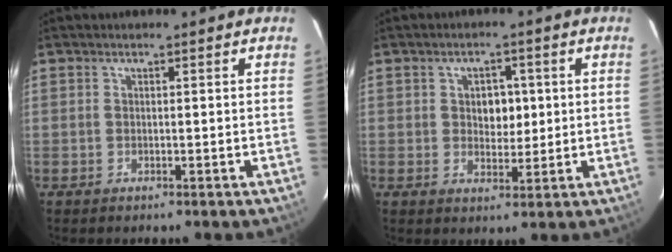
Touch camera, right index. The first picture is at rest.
{"total": 4.5, "force": [0.7, 3.3, 3.1], "torque": [-0.045, 0.008, 0.013]}